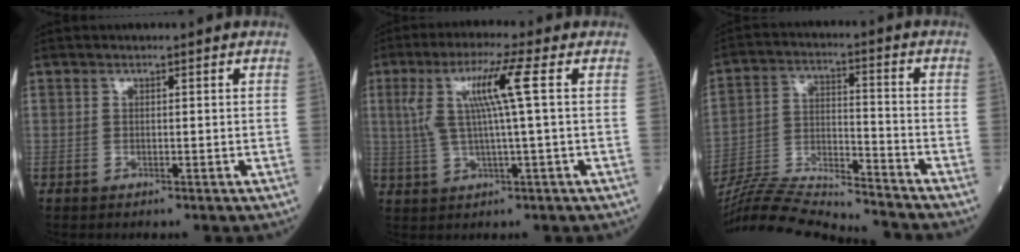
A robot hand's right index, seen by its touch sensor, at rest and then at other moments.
{"total": 8.4, "force": [1.9, -0.6, 8.2], "torque": [-0.167, 0.015, 0.039]}
{"total": 18.6, "force": [-17.8, -0.3, 5.4], "torque": [-0.111, -0.003, -0.302]}